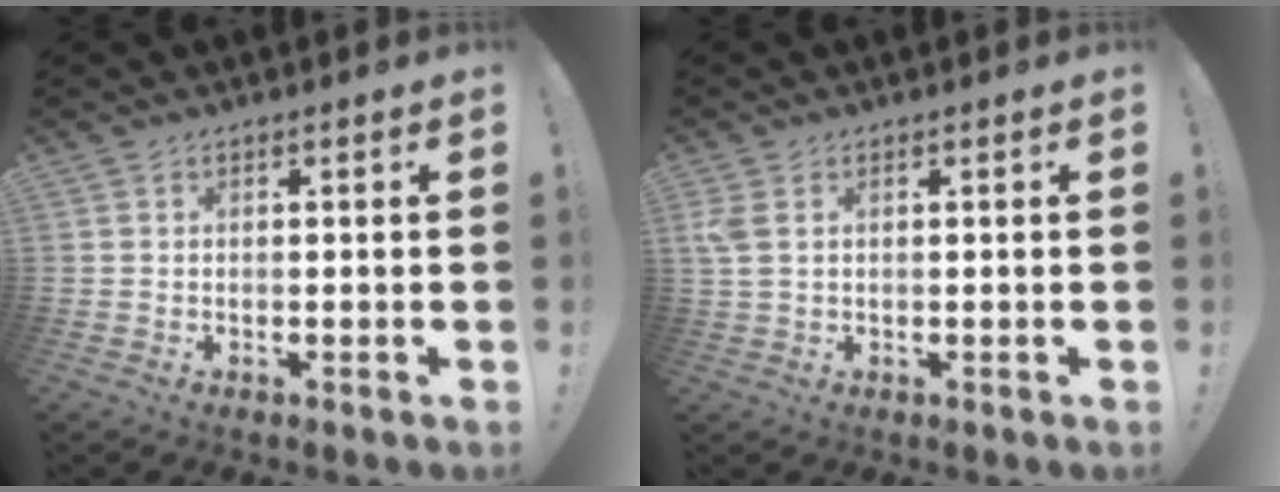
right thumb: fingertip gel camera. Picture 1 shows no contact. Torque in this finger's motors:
{"motor_torque": [0.00, 0.00, 0.16, -0.14, 0.00]}